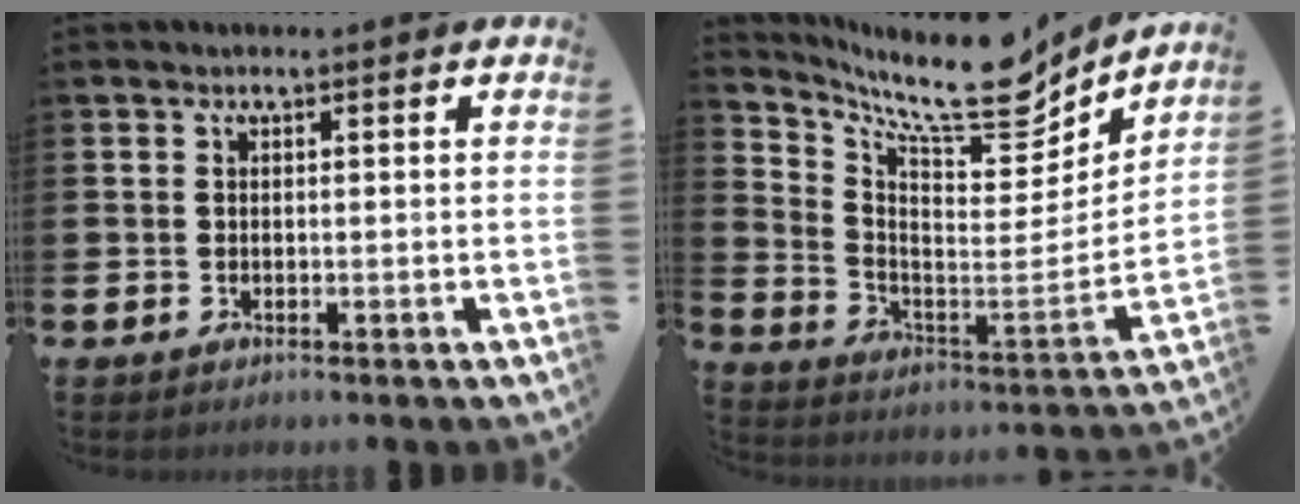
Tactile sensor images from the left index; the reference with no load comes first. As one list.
[{"total": 12.4, "force": [9.9, 3.8, 6.6], "torque": [-0.132, -0.079, 0.160]}]